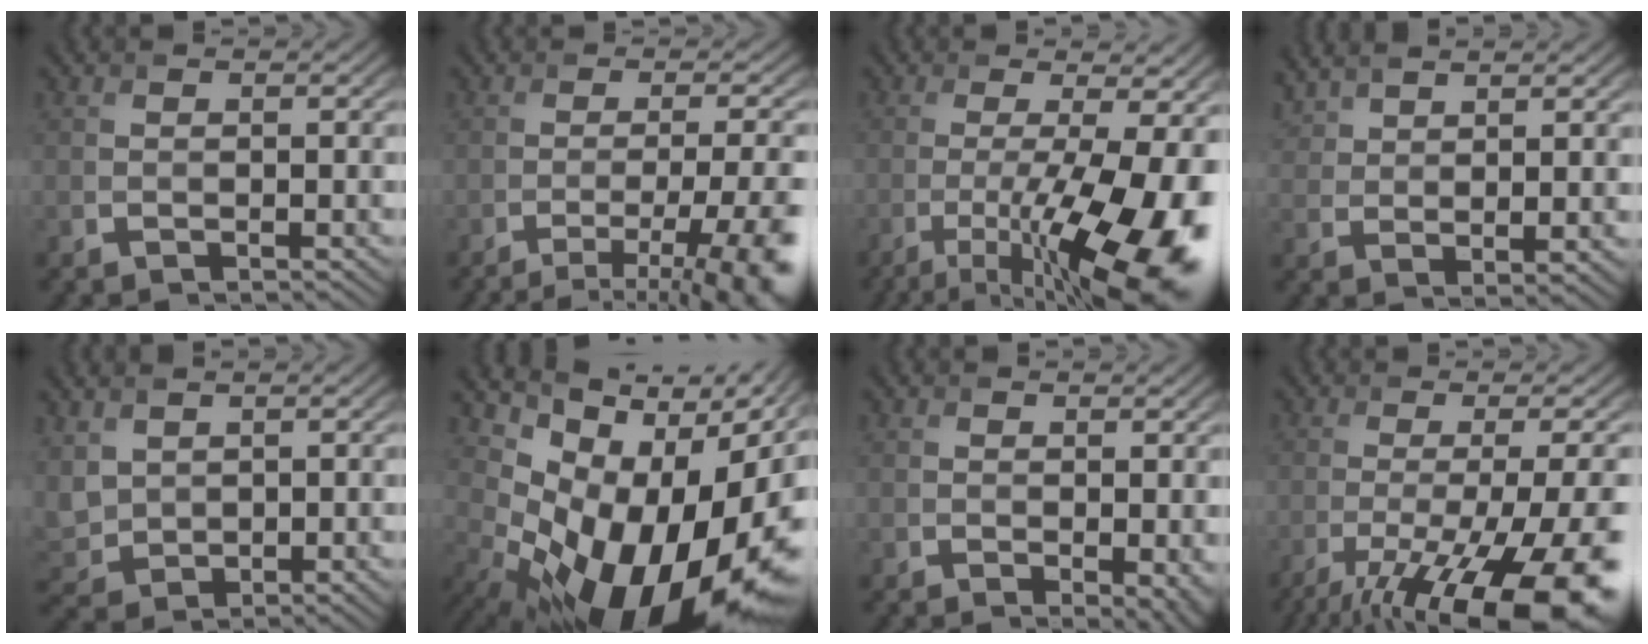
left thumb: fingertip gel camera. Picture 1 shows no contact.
{"total": 10.9, "force": [-5.9, 2.6, 8.8], "torque": [-0.120, -0.001, -0.073]}
{"total": 15.0, "force": [-5.3, 4.4, 13.3], "torque": [-0.208, -0.022, -0.069]}
{"total": 6.3, "force": [4.6, 1.4, 4.0], "torque": [-0.086, 0.010, 0.096]}
{"total": 4.9, "force": [2.4, 3.3, 2.6], "torque": [-0.089, -0.004, 0.058]}
{"total": 18.2, "force": [-2.6, 11.3, 14.1], "torque": [-0.186, -0.021, -0.022]}
{"total": 2.6, "force": [0.3, 1.0, 2.4], "torque": [-0.030, -0.005, 0.010]}
{"total": 18.1, "force": [-9.7, 4.4, 14.7], "torque": [-0.217, -0.017, -0.147]}